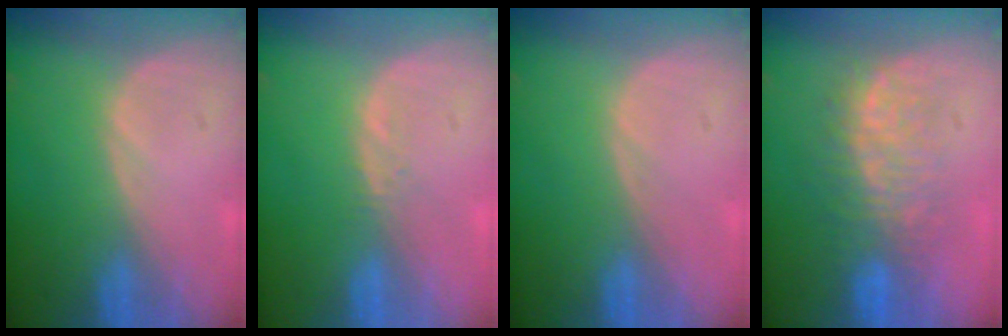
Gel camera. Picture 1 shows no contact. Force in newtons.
{"total": 0.7, "press": 0.7, "slide": 0.1}
{"total": 0.0}
{"total": 7.6, "press": 7.4, "slide": 1.3}